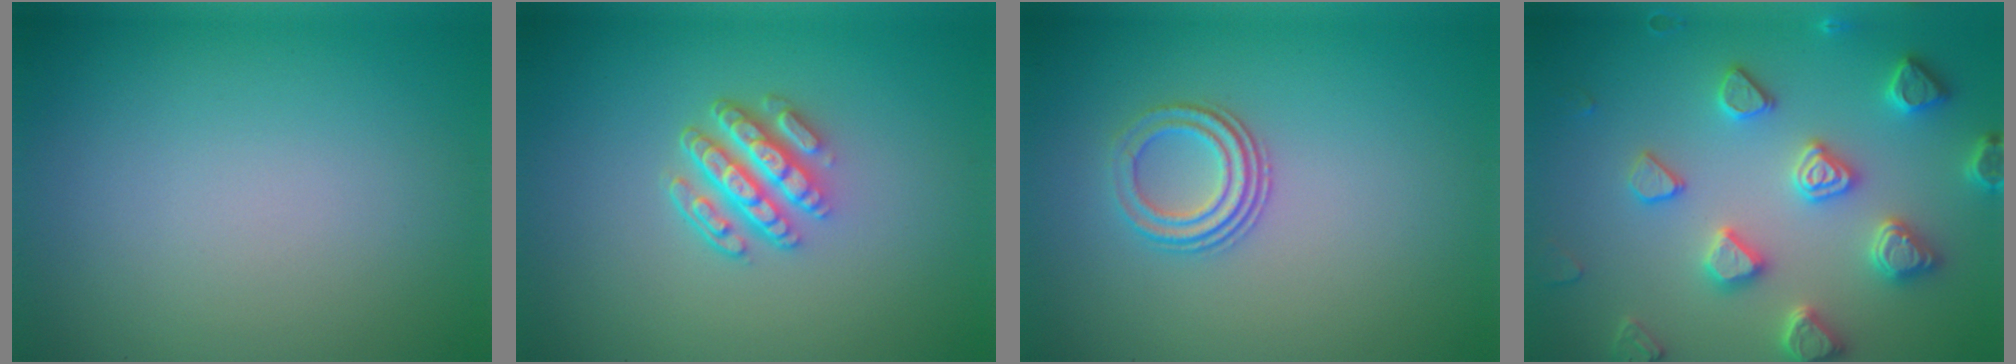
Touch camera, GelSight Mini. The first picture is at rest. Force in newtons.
{"total": 4.6, "press": 3.3, "slide": 3.1}
{"total": 2.8, "press": 2.2, "slide": 1.7}
{"total": 4.9, "press": 4.8, "slide": 0.7}